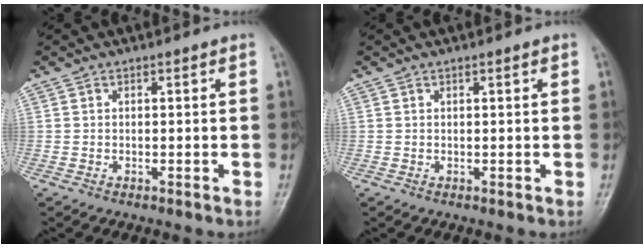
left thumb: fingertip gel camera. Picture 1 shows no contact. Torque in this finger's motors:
{"motor_torque": [-0.23, -0.13, -0.07, -0.04, -0.05]}